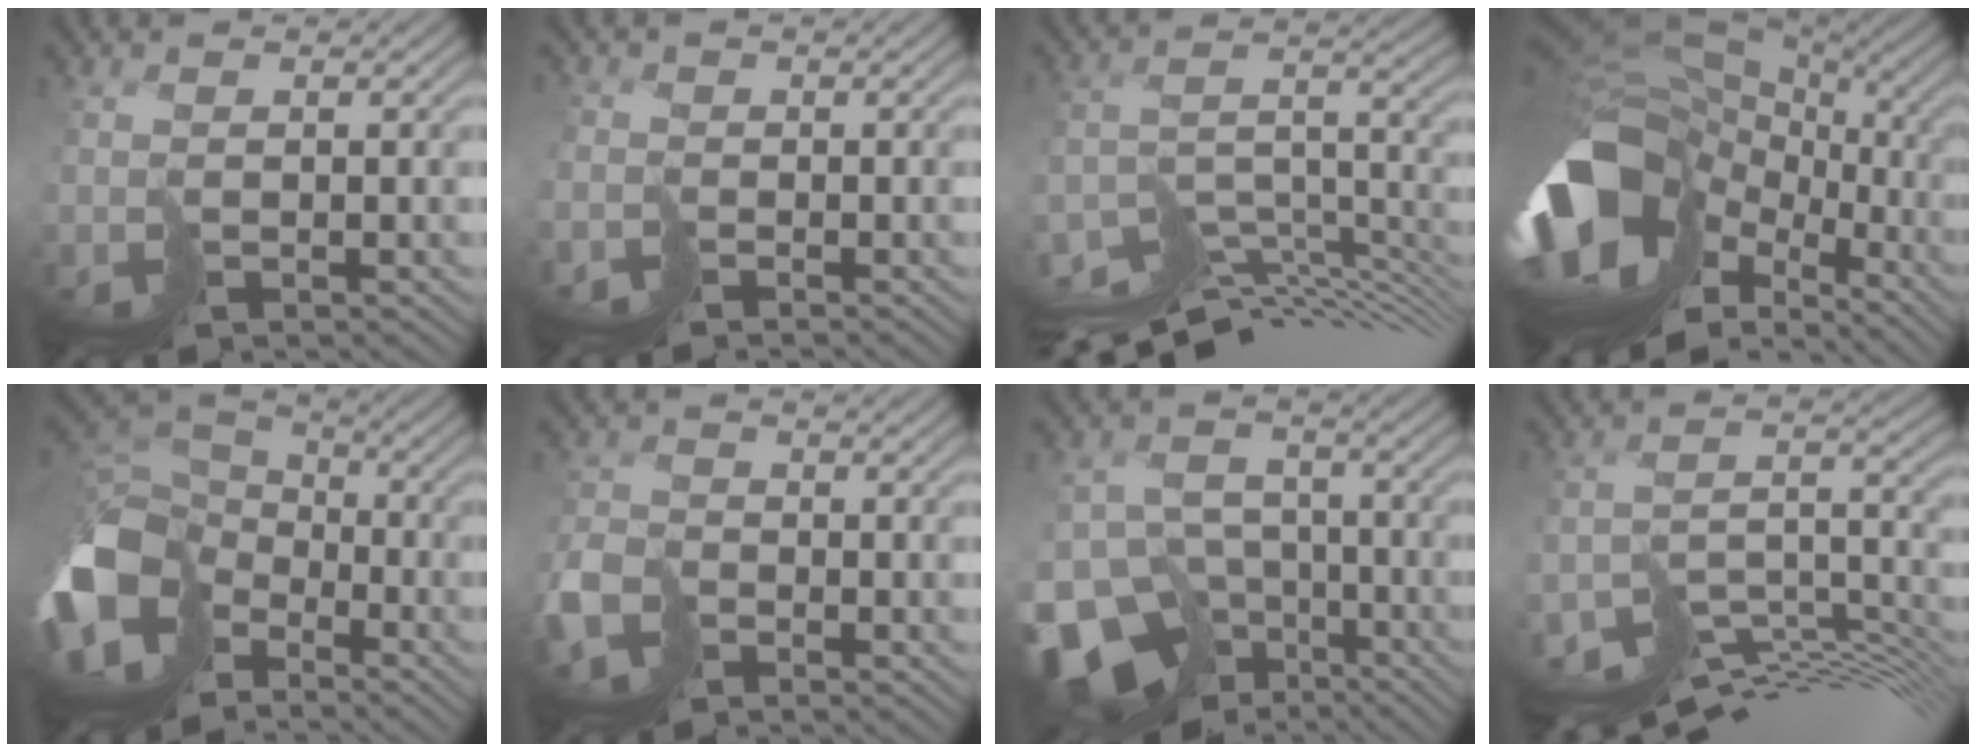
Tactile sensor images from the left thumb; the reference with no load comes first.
{"total": 2.3, "force": [-1.8, 1.2, -0.5], "torque": [0.019, -0.002, -0.051]}
{"total": 13.4, "force": [-10.7, 3.5, 7.2], "torque": [-0.132, 0.002, -0.172]}
{"total": 19.4, "force": [-5.8, 13.5, 12.7], "torque": [-0.299, -0.043, -0.086]}
{"total": 16.1, "force": [-6.5, 11.6, 9.1], "torque": [-0.251, -0.049, -0.110]}
{"total": 4.5, "force": [-2.9, 2.9, 1.9], "torque": [-0.044, -0.004, -0.068]}
{"total": 15.1, "force": [-9.4, 10.1, 6.0], "torque": [-0.161, -0.042, -0.140]}
{"total": 12.0, "force": [-9.6, 3.1, 6.5], "torque": [-0.105, -0.014, -0.149]}